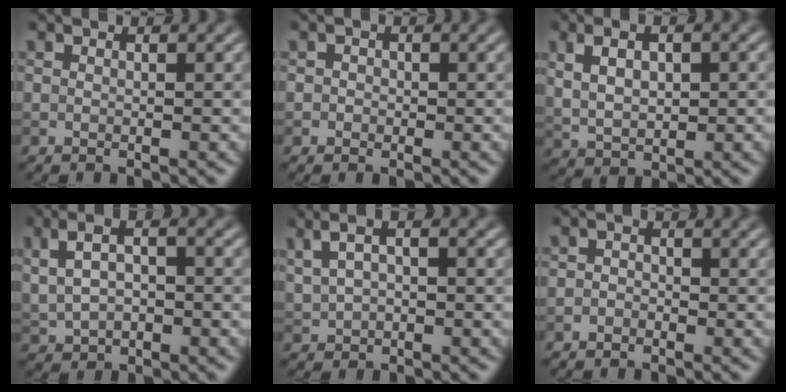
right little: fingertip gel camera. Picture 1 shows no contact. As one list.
[{"total": 1.1, "force": [0.2, 1.0, 0.4], "torque": [0.012, 0.006, -0.012]}, {"total": 4.4, "force": [1.1, 2.3, 3.5], "torque": [-0.072, 0.005, 0.027]}, {"total": 4.2, "force": [0.9, 2.4, 3.3], "torque": [-0.074, 0.009, 0.026]}, {"total": 3.9, "force": [1.7, 2.1, 2.8], "torque": [-0.066, 0.013, 0.030]}, {"total": 1.0, "force": [-0.5, 0.7, 0.4], "torque": [0.002, 0.003, -0.017]}]